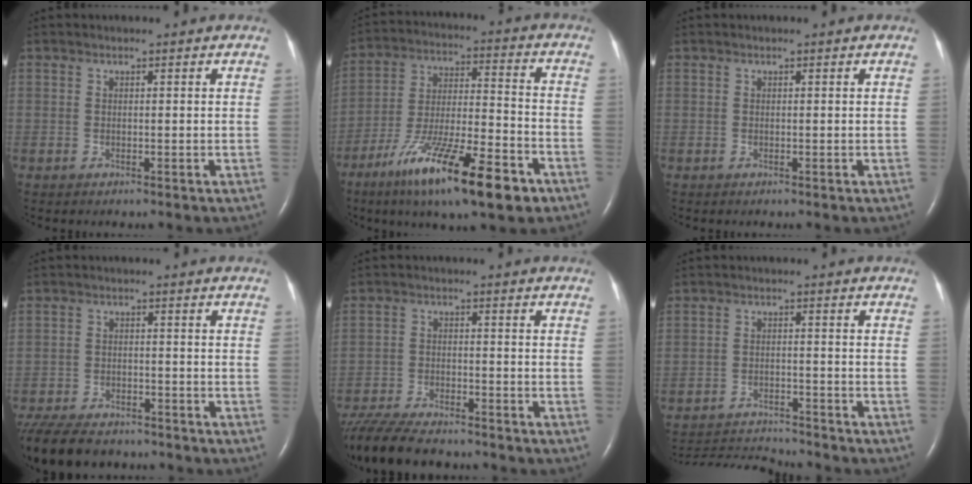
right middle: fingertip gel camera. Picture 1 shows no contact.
{"total": 19.0, "force": [-11.4, 2.9, 14.9], "torque": [-0.247, -0.031, -0.193]}
{"total": 0.0}
{"total": 13.3, "force": [-11.0, 4.9, 5.8], "torque": [-0.135, -0.020, -0.166]}
{"total": 13.3, "force": [-11.4, 2.8, 6.2], "torque": [-0.125, -0.021, -0.184]}
{"total": 9.3, "force": [-9.3, 0.1, 1.2], "torque": [-0.027, -0.005, -0.152]}